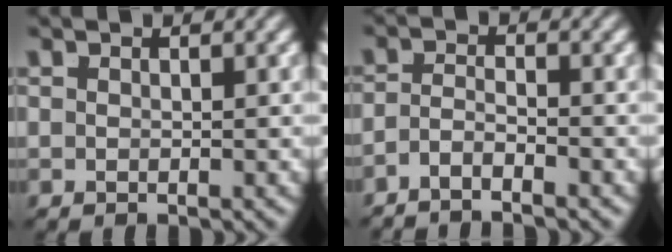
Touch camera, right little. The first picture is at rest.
{"total": 3.0, "force": [-2.6, 0.7, 1.1], "torque": [-0.024, -0.018, -0.041]}